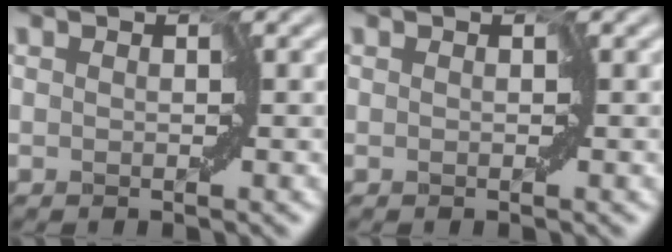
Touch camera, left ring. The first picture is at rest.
{"total": 0.0}